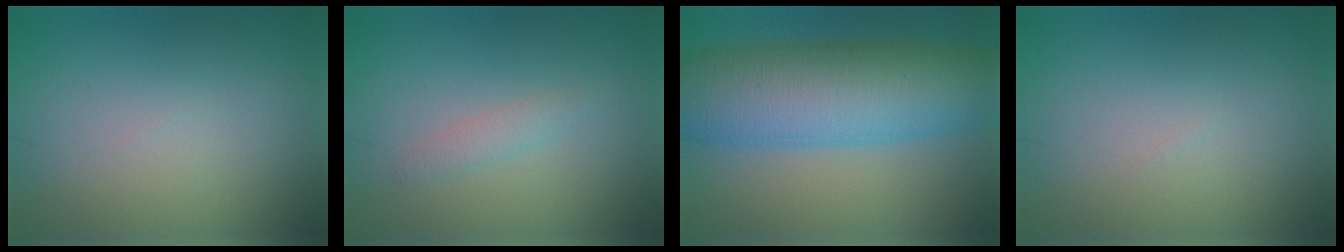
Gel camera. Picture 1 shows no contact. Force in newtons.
{"total": 1.3, "press": 1.3, "slide": 0.0}
{"total": 12.2, "press": 12.2, "slide": 0.1}
{"total": 0.0}